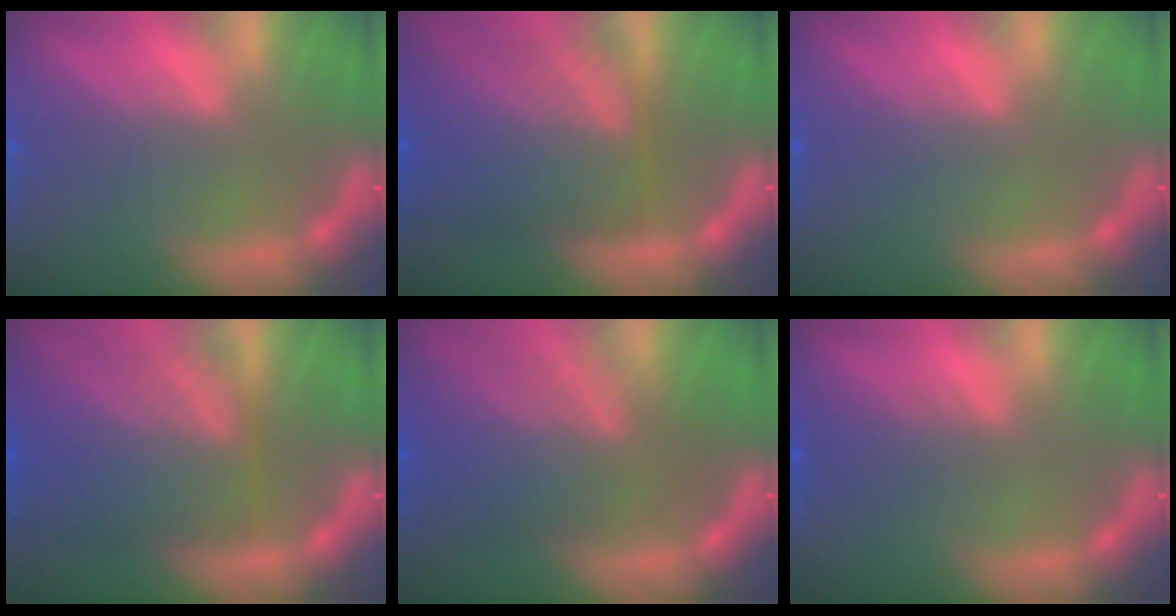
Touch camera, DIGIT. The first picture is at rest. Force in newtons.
{"total": 9.5}
{"total": 0.0}
{"total": 9.5}
{"total": 8.0}
{"total": 2.0}